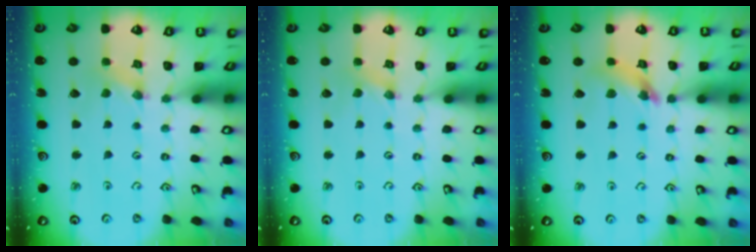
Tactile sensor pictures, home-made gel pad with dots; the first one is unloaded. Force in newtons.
{"total": 0.5, "press": 0.5, "slide": 0.1}
{"total": 9.1, "press": 9.1, "slide": 0.8}